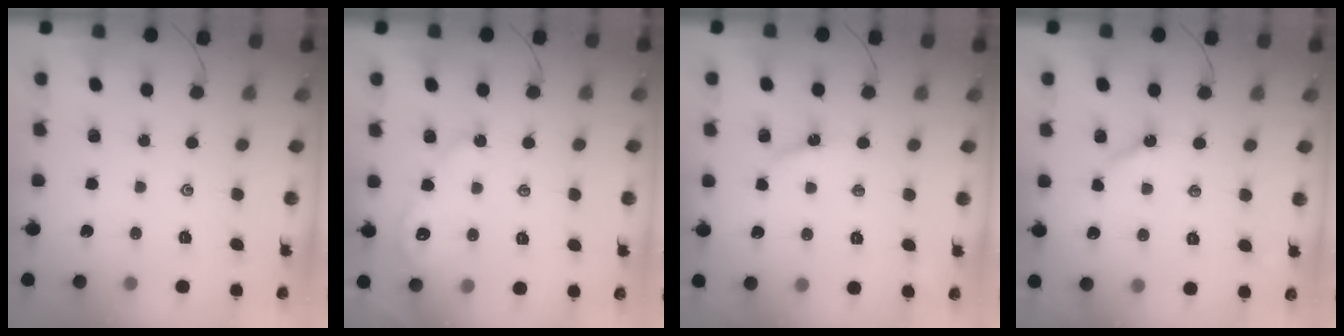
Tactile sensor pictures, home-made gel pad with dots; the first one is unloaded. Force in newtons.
{"total": 3.5, "press": 3.5, "slide": 0.2}
{"total": 4.1, "press": 4.1, "slide": 0.4}
{"total": 4.2, "press": 4.1, "slide": 0.8}